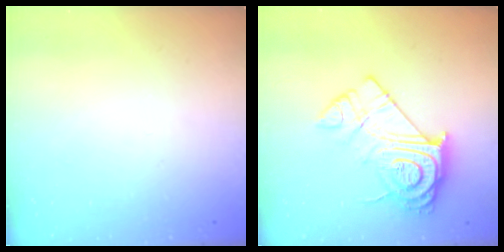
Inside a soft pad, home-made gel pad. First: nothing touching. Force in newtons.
{"total": 18.3, "press": 18.3, "slide": 1.4}